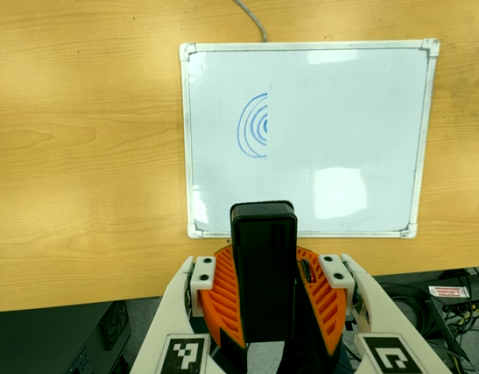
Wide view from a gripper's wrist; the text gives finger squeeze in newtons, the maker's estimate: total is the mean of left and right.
{"total": 7.6, "left": 8.4, "right": 6.8}